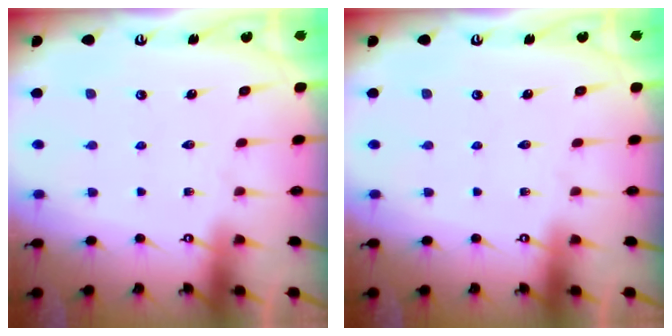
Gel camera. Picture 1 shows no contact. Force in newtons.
{"total": 0.0}